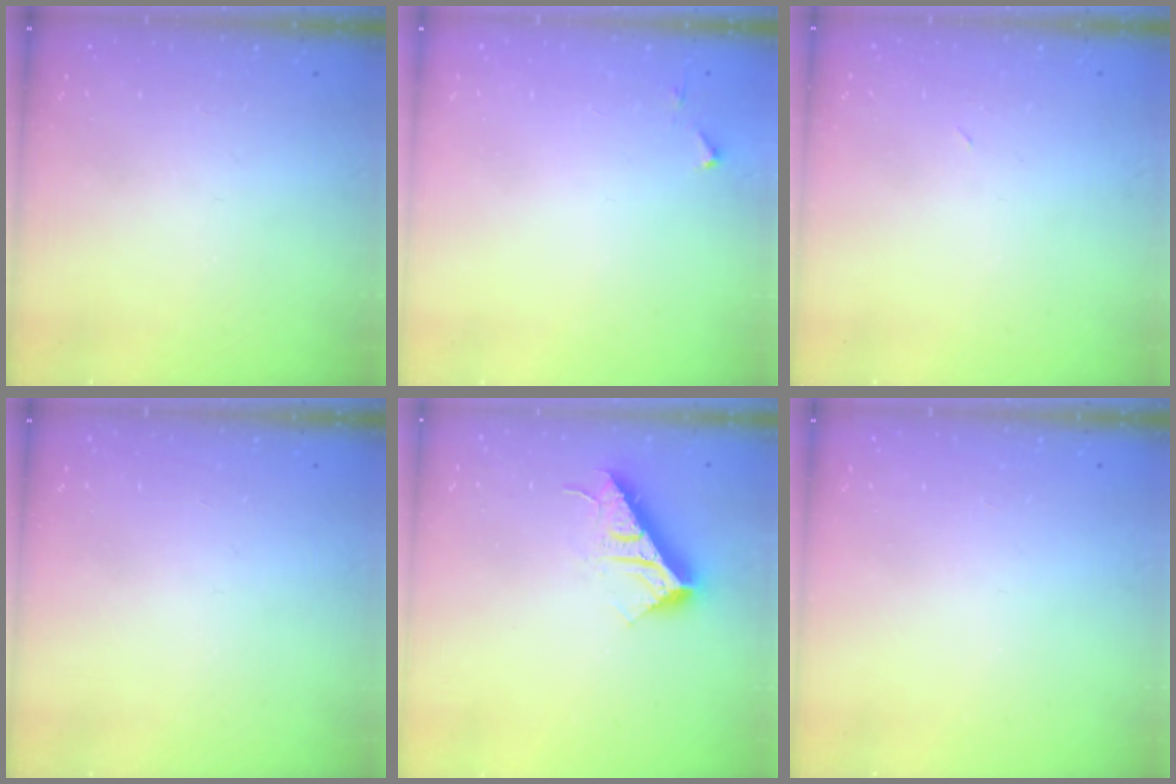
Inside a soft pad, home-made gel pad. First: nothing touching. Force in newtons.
{"total": 3.1, "press": 3.1, "slide": 0.5}
{"total": 2.9, "press": 2.9, "slide": 0.7}
{"total": 0.0}
{"total": 14.2, "press": 14.1, "slide": 0.5}
{"total": 0.0}